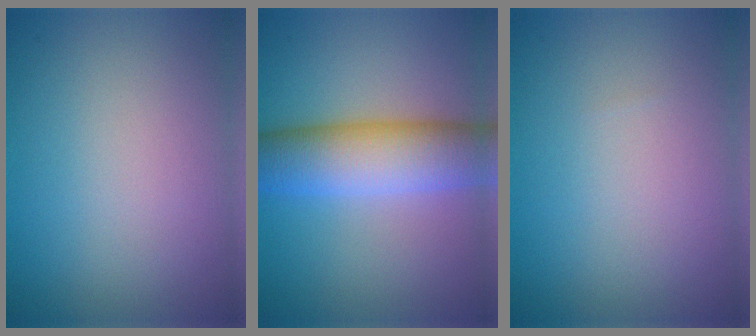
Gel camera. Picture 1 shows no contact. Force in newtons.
{"total": 7.9, "press": 7.9, "slide": 0.2}
{"total": 0.0}